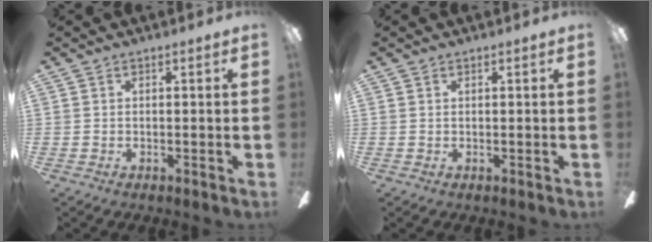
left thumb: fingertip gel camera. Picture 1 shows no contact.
{"total": 0.0}